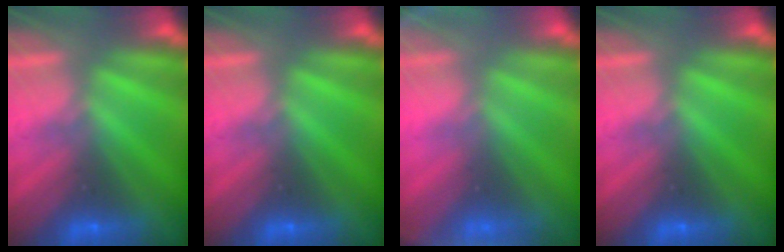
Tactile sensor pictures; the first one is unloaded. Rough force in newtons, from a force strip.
{"total": 0.0}
{"total": 3.4}
{"total": 0.0}